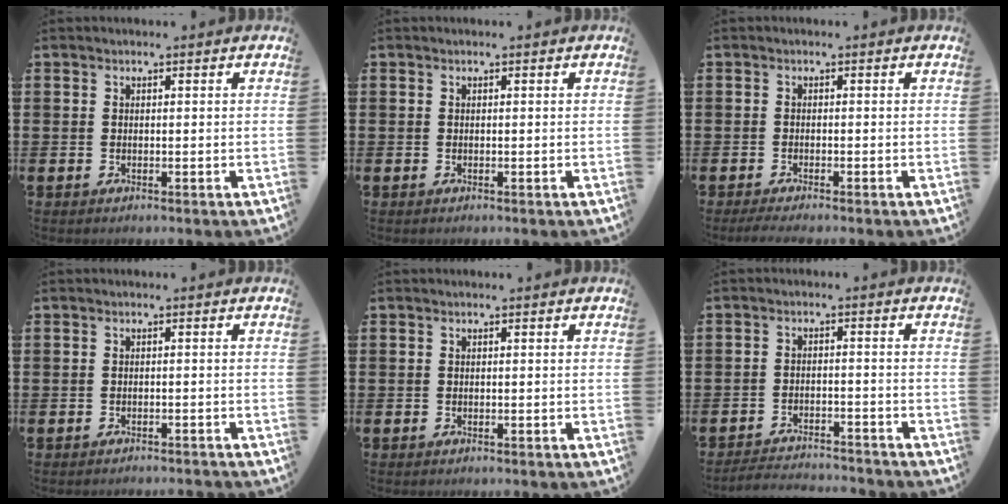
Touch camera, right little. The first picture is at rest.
{"total": 0.0}
{"total": 1.1, "force": [-0.8, 0.1, 0.8], "torque": [-0.013, -0.003, -0.015]}
{"total": 0.9, "force": [-0.9, -0.1, 0.0], "torque": [-0.002, 0.000, -0.019]}
{"total": 0.0}
{"total": 2.9, "force": [-2.9, 0.1, 0.1], "torque": [-0.006, 0.004, -0.063]}